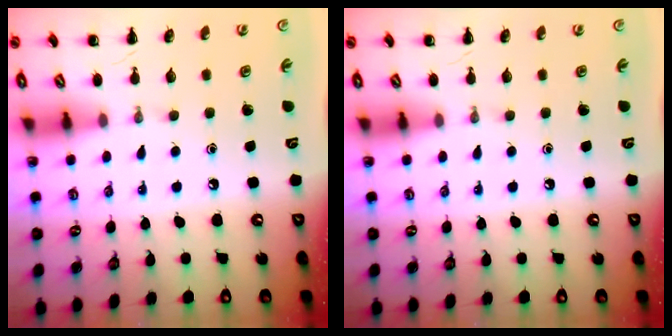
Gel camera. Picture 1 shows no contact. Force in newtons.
{"total": 0.0}